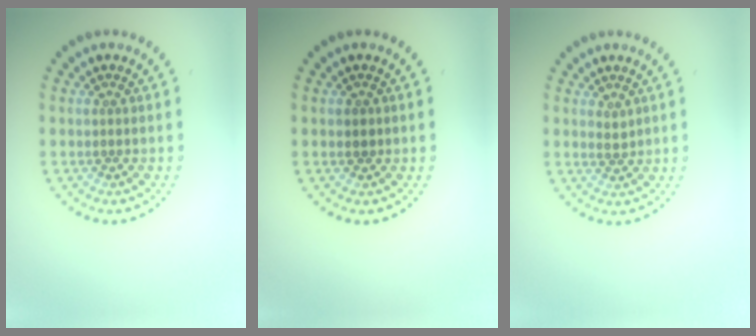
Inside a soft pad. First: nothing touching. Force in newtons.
{"total": 0.9, "press": 0.8, "slide": 0.3}
{"total": 0.8, "press": 0.7, "slide": 0.3}